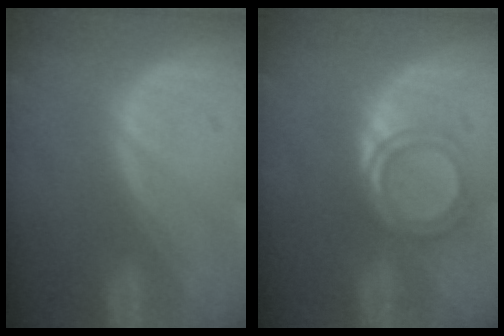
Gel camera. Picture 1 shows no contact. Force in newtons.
{"total": 4.8, "press": 4.7, "slide": 1.1}